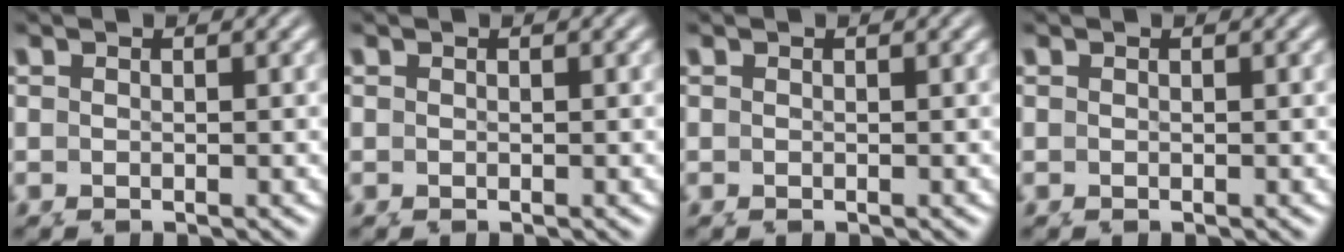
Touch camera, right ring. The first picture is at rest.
{"total": 0.0}
{"total": 0.0}
{"total": 0.0}